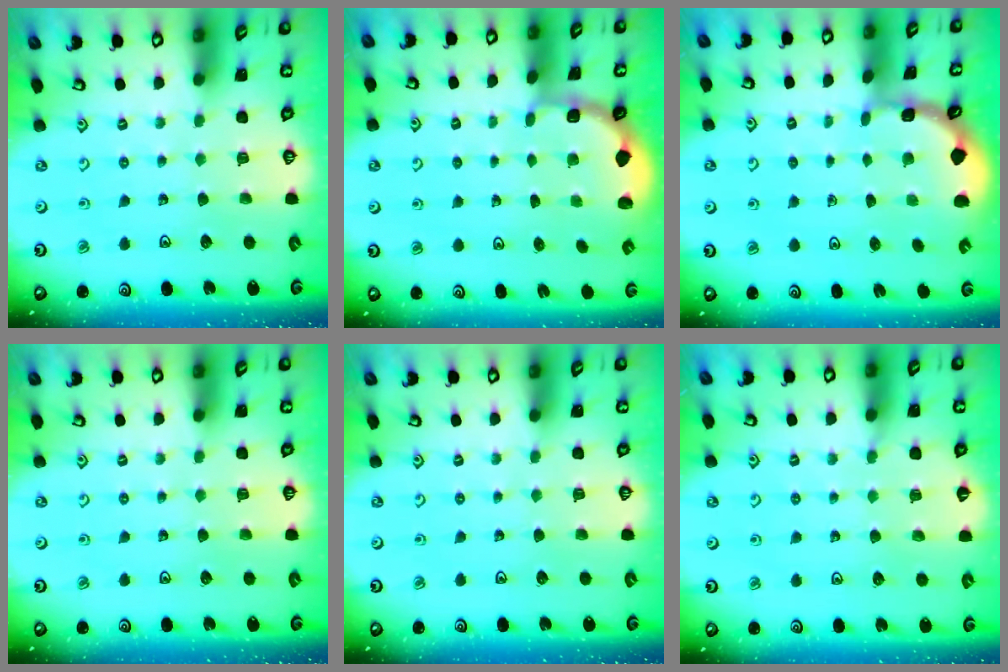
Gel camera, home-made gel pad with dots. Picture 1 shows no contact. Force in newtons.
{"total": 1.8, "press": 1.6, "slide": 0.7}
{"total": 1.5, "press": 1.4, "slide": 0.3}
{"total": 0.0}
{"total": 0.0}
{"total": 4.5, "press": 4.5, "slide": 0.7}